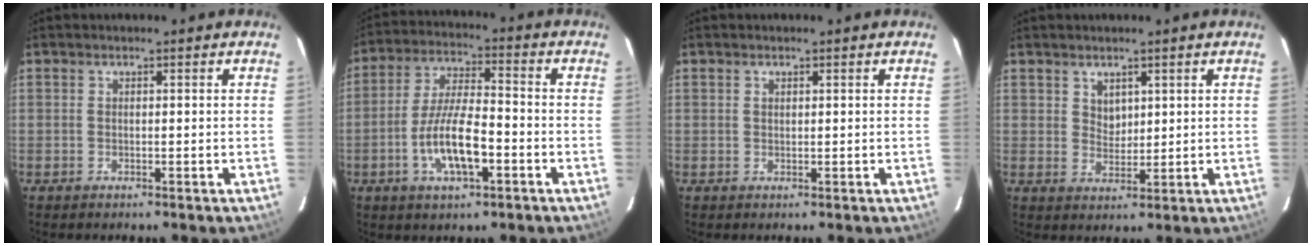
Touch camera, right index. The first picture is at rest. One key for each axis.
{"total": 10.8, "fx": -4.0, "fy": 3.2, "fz": 9.5, "tx": -0.192, "ty": -0.001, "tz": -0.070}
{"total": 0.6, "fx": 0.3, "fy": 0.4, "fz": 0.2, "tx": -0.005, "ty": 0.002, "tz": 0.006}
{"total": 2.9, "fx": 1.7, "fy": 2.2, "fz": 1.1, "tx": -0.012, "ty": 0.001, "tz": 0.033}